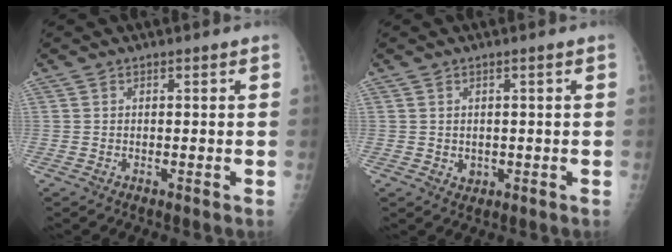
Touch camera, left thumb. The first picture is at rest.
{"total": 1.6, "force": [-0.1, 1.2, 1.0], "torque": [-0.008, 0.001, 0.004]}